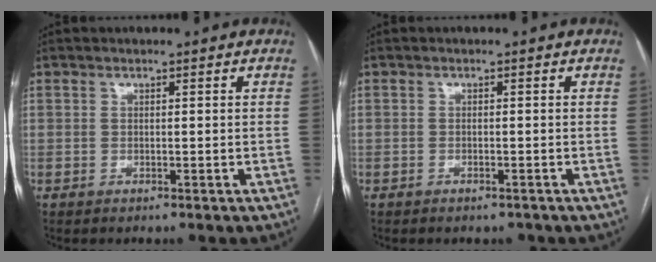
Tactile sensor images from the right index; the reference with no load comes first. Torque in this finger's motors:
{"motor_torque": [0.55, -0.41, 0.06, 0.01]}